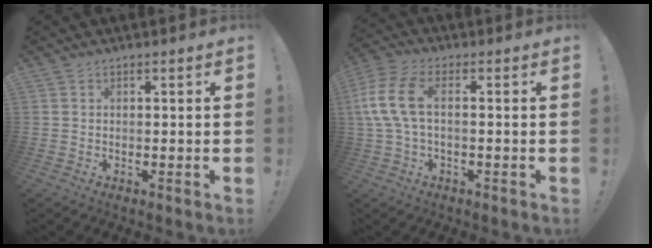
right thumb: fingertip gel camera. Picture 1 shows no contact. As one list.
[{"total": 10.0, "force": [1.0, 4.6, 8.8], "torque": [-0.187, 0.003, 0.020]}]